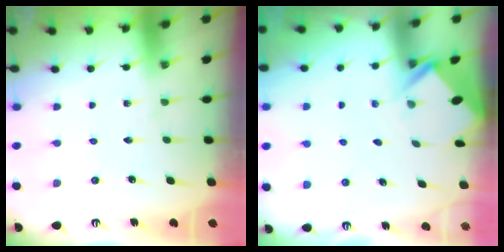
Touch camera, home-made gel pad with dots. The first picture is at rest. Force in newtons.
{"total": 2.7, "press": 2.7, "slide": 0.2}